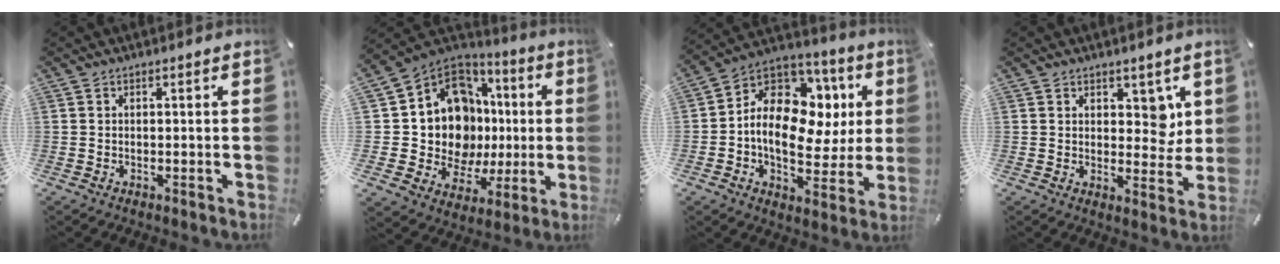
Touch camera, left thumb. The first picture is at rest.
{"total": 15.9, "force": [1.7, 13.5, 8.1], "torque": [-0.177, -0.039, 0.046]}
{"total": 16.5, "force": [1.9, 12.0, 11.1], "torque": [-0.189, -0.016, 0.033]}
{"total": 6.4, "force": [3.1, 4.6, 3.3], "torque": [-0.021, -0.019, 0.048]}